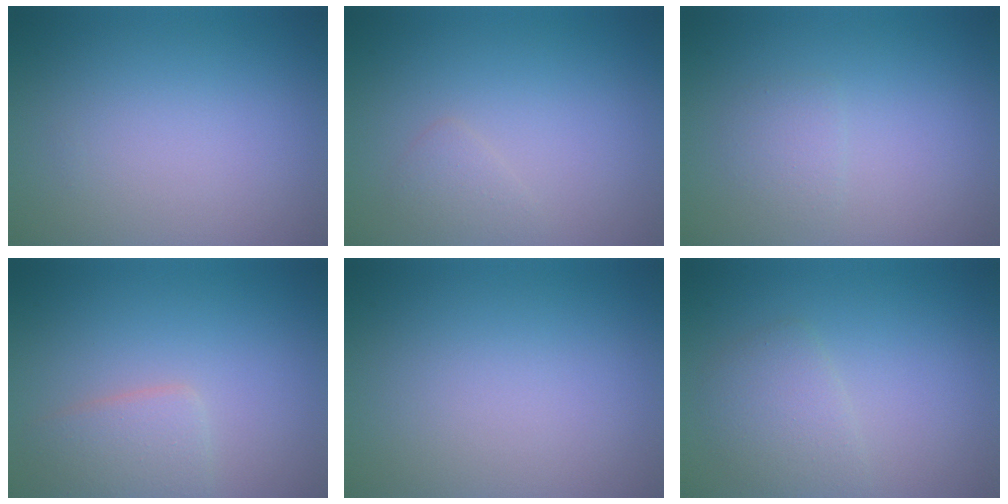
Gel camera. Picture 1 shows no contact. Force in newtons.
{"total": 1.1, "press": 1.1, "slide": 0.0}
{"total": 1.3, "press": 1.3, "slide": 0.1}
{"total": 2.9, "press": 2.9, "slide": 0.1}
{"total": 0.0}
{"total": 2.7, "press": 2.7, "slide": 0.1}